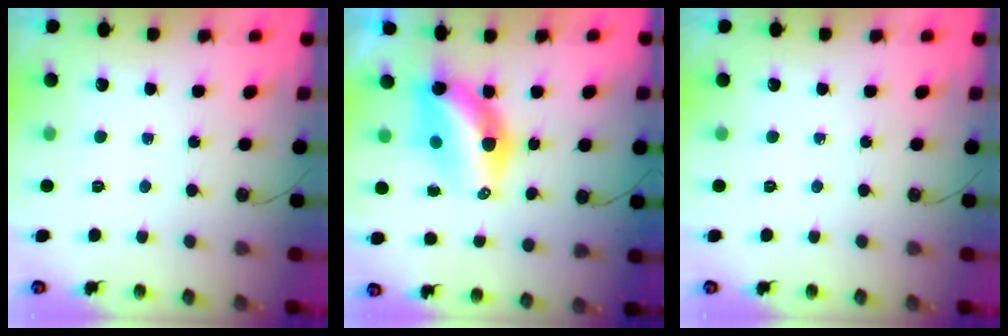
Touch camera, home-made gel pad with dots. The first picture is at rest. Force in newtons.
{"total": 10.9, "press": 10.1, "slide": 4.1}
{"total": 0.0}